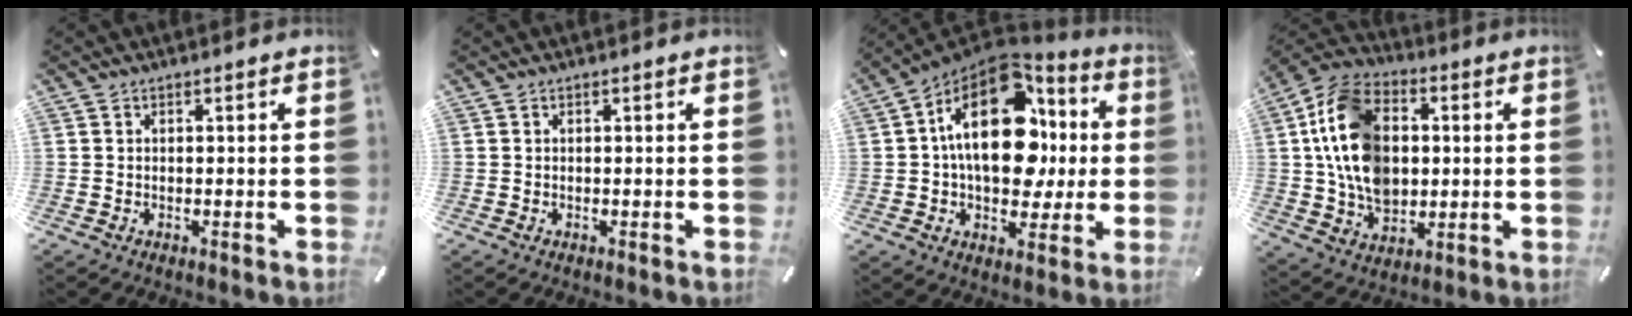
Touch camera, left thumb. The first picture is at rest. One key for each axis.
{"total": 0.0}
{"total": 23.5, "fx": 4.0, "fy": 14.6, "fz": 18.0, "tx": -0.297, "ty": -0.015, "tz": 0.069}
{"total": 16.7, "fx": 1.0, "fy": 12.6, "fz": 10.9, "tx": -0.243, "ty": 0.008, "tz": 0.021}